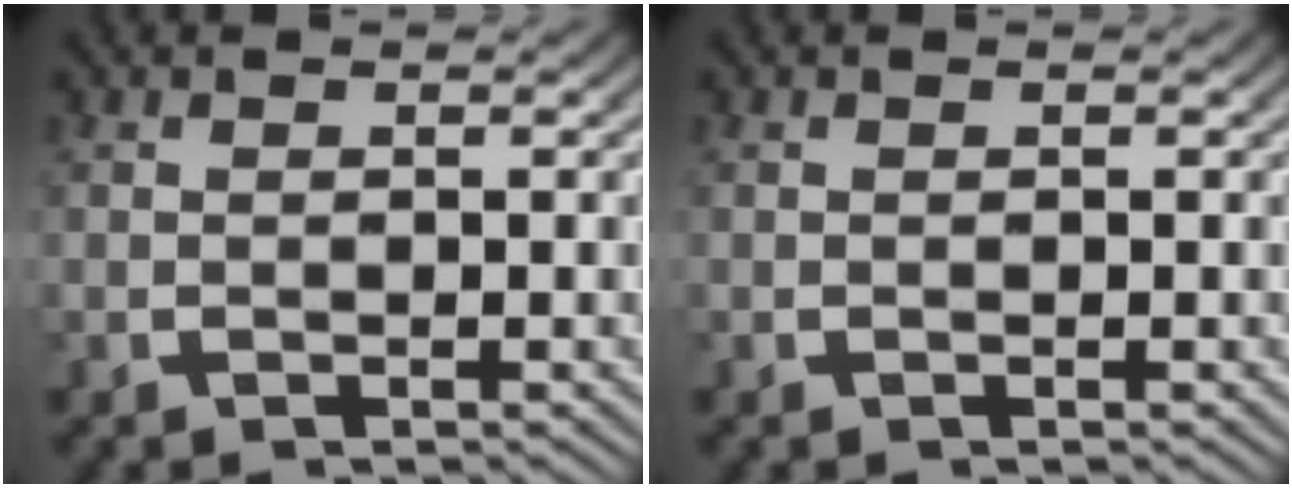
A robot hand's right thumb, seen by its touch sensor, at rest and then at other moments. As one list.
[{"total": 0.0}]